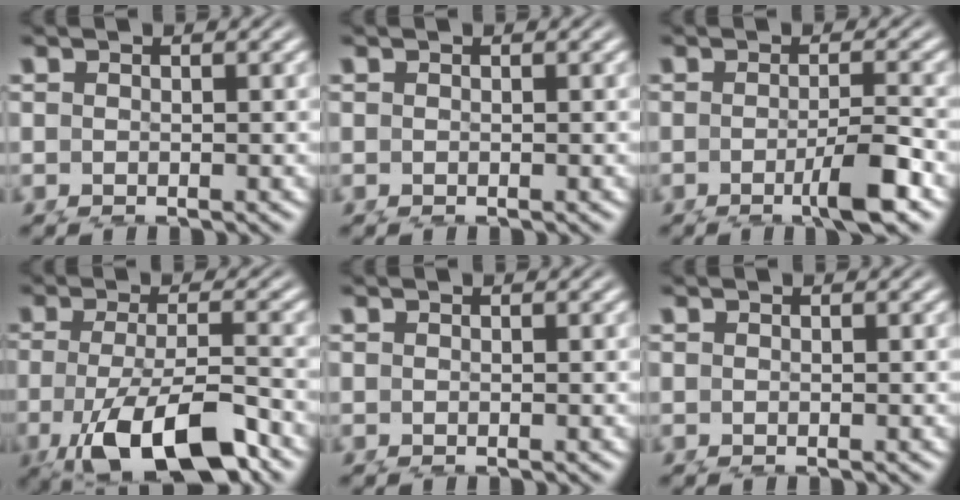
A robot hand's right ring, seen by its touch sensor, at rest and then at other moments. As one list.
[{"total": 0.0}, {"total": 2.7, "force": [-1.1, -0.2, 2.5], "torque": [-0.034, 0.001, -0.020]}, {"total": 6.5, "force": [-3.3, 2.5, 5.0], "torque": [-0.106, -0.038, -0.023]}, {"total": 0.0}, {"total": 0.0}]